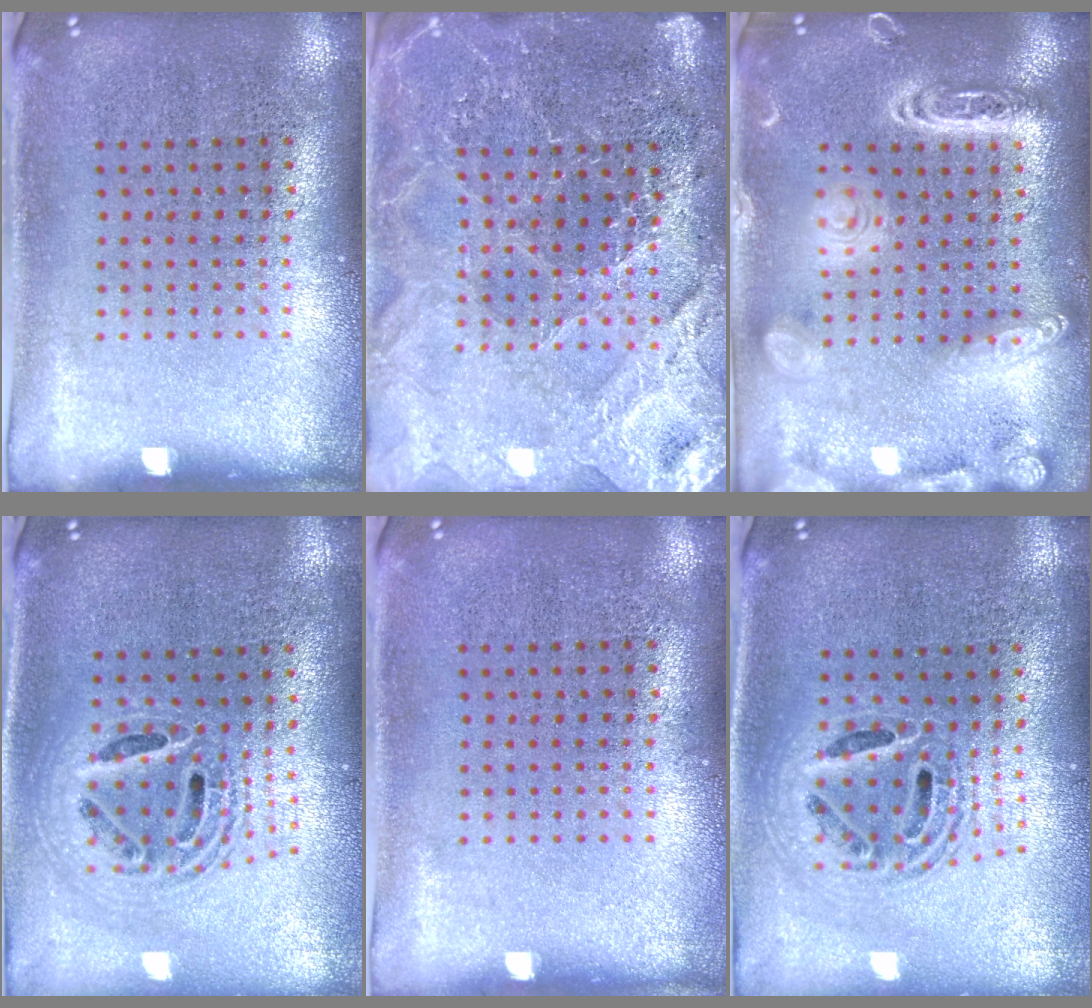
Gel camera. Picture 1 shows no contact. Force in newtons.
{"total": 4.1, "press": 3.8, "slide": 1.3}
{"total": 2.8, "press": 2.8, "slide": 0.3}
{"total": 2.0, "press": 1.6, "slide": 1.2}
{"total": 0.0}
{"total": 1.9, "press": 1.6, "slide": 1.1}